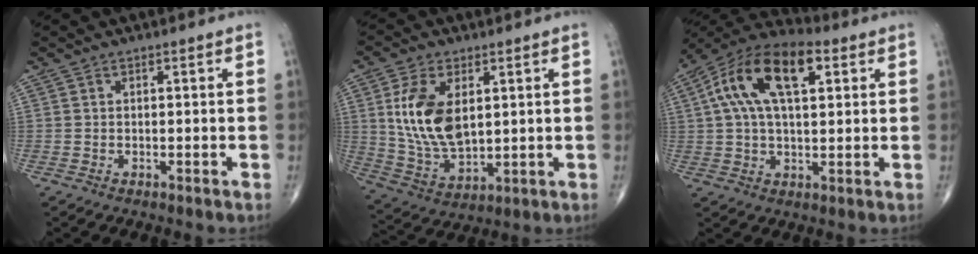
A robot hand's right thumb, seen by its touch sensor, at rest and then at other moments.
{"total": 13.8, "force": [2.9, 7.8, 10.9], "torque": [-0.204, -0.016, 0.067]}
{"total": 16.9, "force": [5.1, 8.4, 13.8], "torque": [-0.250, 0.026, 0.081]}